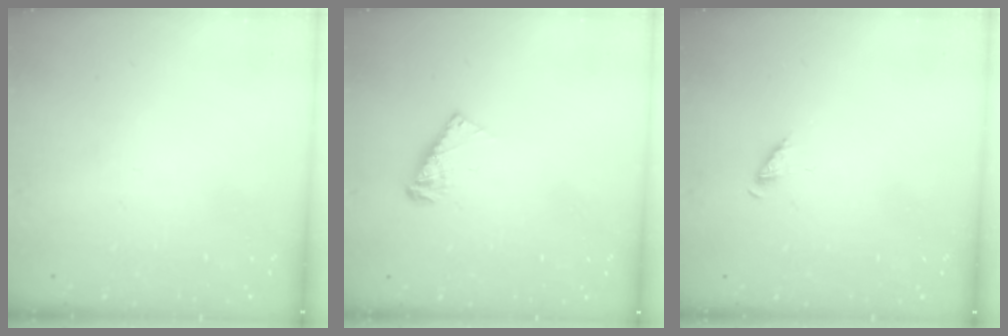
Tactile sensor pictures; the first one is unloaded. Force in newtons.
{"total": 5.8, "press": 5.8, "slide": 0.3}
{"total": 2.2, "press": 2.1, "slide": 0.4}